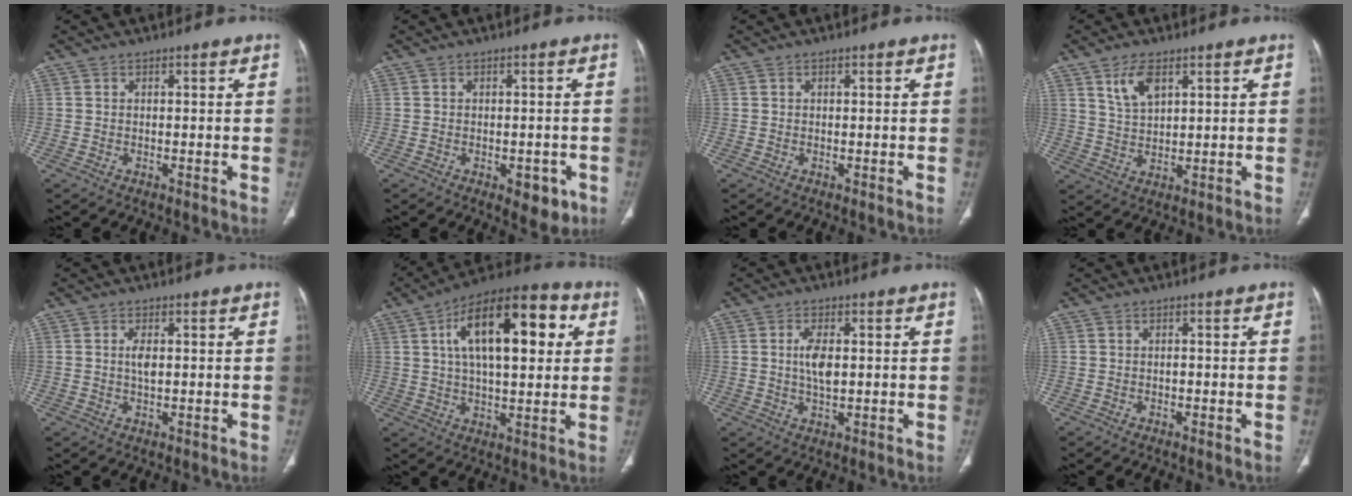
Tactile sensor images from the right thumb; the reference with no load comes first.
{"total": 4.9, "force": [-2.1, 2.7, 3.6], "torque": [-0.023, 0.003, -0.019]}
{"total": 0.0}
{"total": 6.0, "force": [3.3, 2.8, 4.1], "torque": [-0.074, -0.018, 0.069]}
{"total": 2.4, "force": [0.4, 1.1, 2.1], "torque": [-0.034, 0.000, 0.006]}
{"total": 20.8, "force": [5.8, 9.4, 17.7], "torque": [-0.250, 0.013, 0.079]}
{"total": 4.8, "force": [0.6, 2.3, 4.2], "torque": [-0.075, -0.003, 0.010]}
{"total": 0.7, "force": [-0.2, 0.4, 0.5], "torque": [-0.010, 0.000, -0.003]}